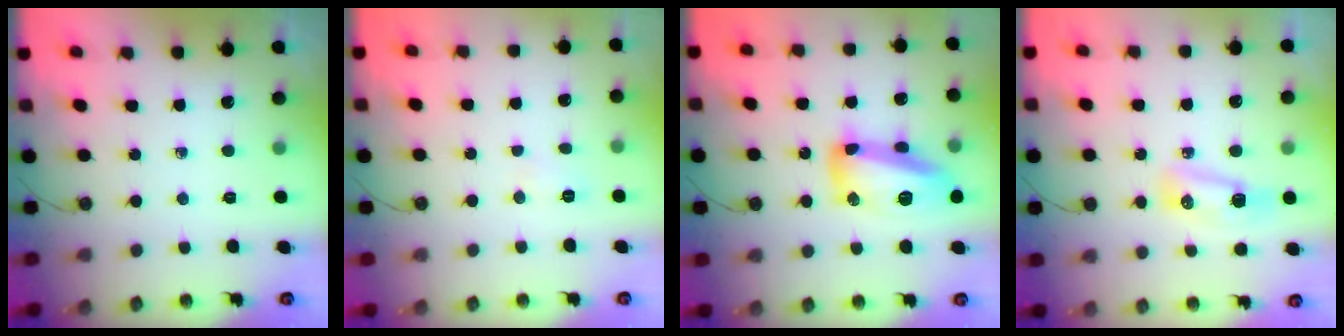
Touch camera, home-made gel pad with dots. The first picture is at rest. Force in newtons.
{"total": 18.9, "press": 5.9, "slide": 17.9}
{"total": 15.5, "press": 15.5, "slide": 1.1}
{"total": 8.4, "press": 8.1, "slide": 2.5}